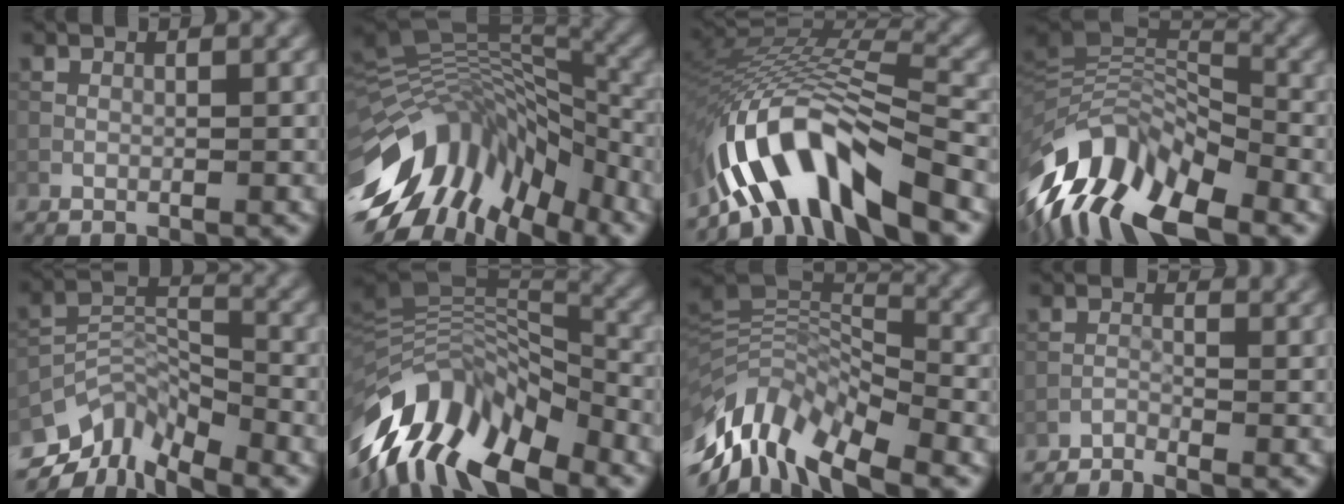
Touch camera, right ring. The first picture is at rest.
{"total": 14.4, "force": [-7.0, 7.0, 10.4], "torque": [-0.206, 0.019, -0.127]}
{"total": 12.0, "force": [-7.6, 2.9, 8.8], "torque": [-0.161, 0.018, -0.131]}
{"total": 12.7, "force": [-6.4, 6.1, 9.1], "torque": [-0.174, 0.021, -0.120]}
{"total": 7.0, "force": [-5.3, 3.1, 3.4], "torque": [-0.052, -0.009, -0.110]}
{"total": 12.6, "force": [-6.8, 5.8, 8.9], "torque": [-0.170, 0.027, -0.119]}
{"total": 12.3, "force": [-5.9, 6.2, 8.8], "torque": [-0.176, 0.010, -0.112]}
{"total": 1.3, "force": [-1.3, 0.2, 0.4], "torque": [-0.012, -0.003, -0.032]}